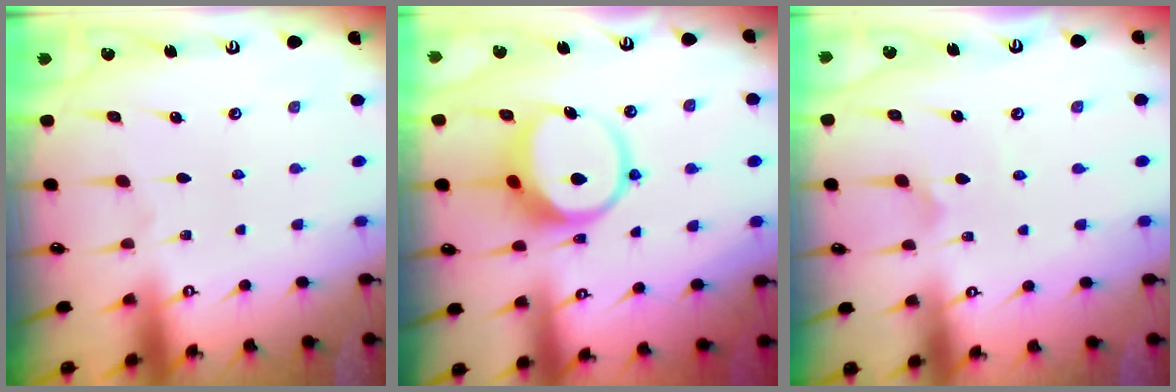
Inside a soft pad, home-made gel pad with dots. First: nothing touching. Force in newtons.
{"total": 9.6, "press": 9.5, "slide": 1.3}
{"total": 2.6, "press": 2.6, "slide": 0.3}